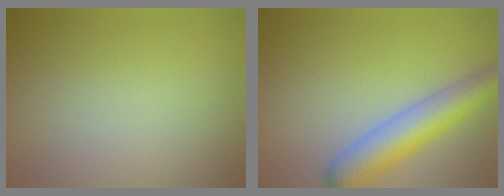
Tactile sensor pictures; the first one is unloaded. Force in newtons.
{"total": 5.7, "press": 5.7, "slide": 0.3}